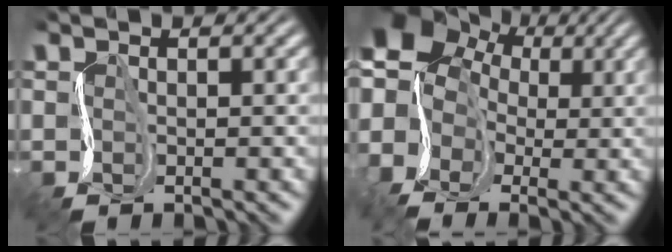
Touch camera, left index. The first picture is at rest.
{"total": 9.3, "force": [1.2, 7.6, 5.2], "torque": [-0.094, 0.034, -0.005]}